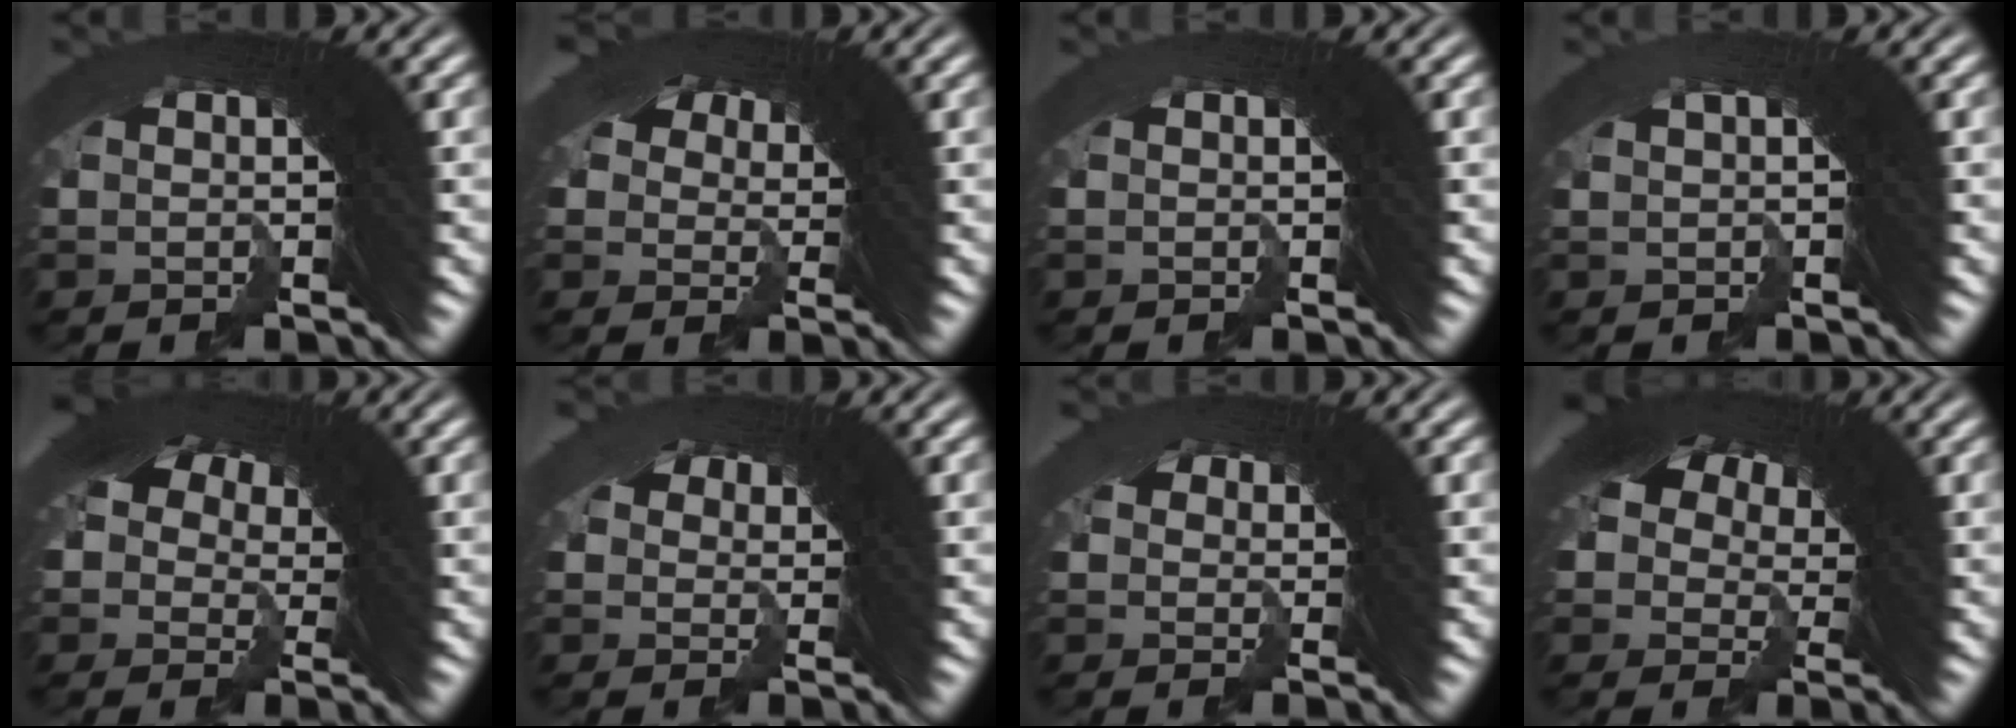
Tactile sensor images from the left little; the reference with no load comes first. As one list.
[{"total": 4.6, "force": [0.7, 4.2, 1.6], "torque": [-0.028, -0.017, 0.017]}, {"total": 0.7, "force": [-0.2, -0.4, -0.6], "torque": [0.010, 0.000, -0.004]}, {"total": 1.5, "force": [1.2, -0.9, -0.3], "torque": [0.018, 0.019, 0.012]}, {"total": 7.4, "force": [-0.2, 6.8, 2.9], "torque": [-0.069, -0.018, 0.000]}, {"total": 2.5, "force": [0.2, 2.5, 0.2], "torque": [0.000, -0.018, 0.010]}, {"total": 2.4, "force": [-0.4, 2.4, -0.2], "torque": [0.000, -0.022, 0.001]}, {"total": 8.0, "force": [0.0, 7.0, 3.9], "torque": [-0.088, -0.020, 0.007]}]